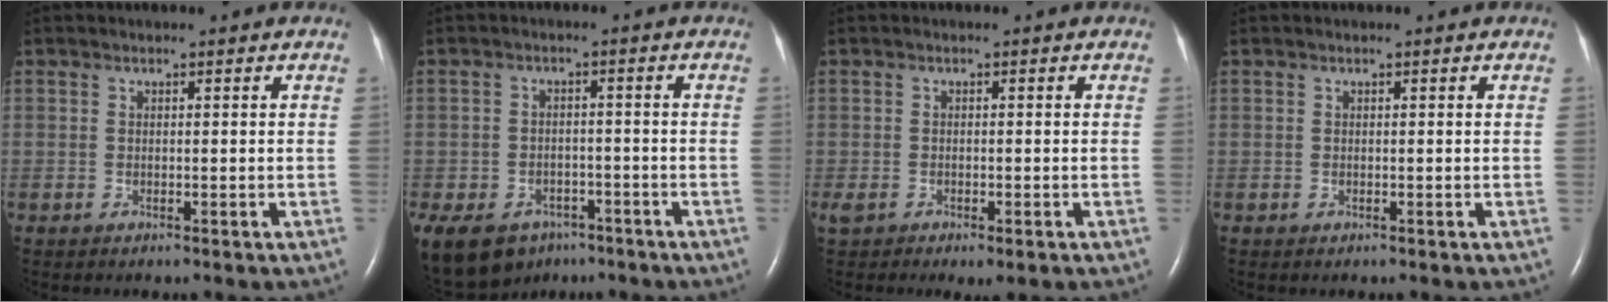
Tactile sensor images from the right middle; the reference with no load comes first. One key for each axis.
{"total": 16.3, "fx": -9.4, "fy": 11.6, "fz": 6.5, "tx": -0.193, "ty": -0.005, "tz": -0.129}
{"total": 3.7, "fx": -2.1, "fy": 1.5, "fz": 2.7, "tx": -0.050, "ty": -0.008, "tz": -0.030}
{"total": 0.0}